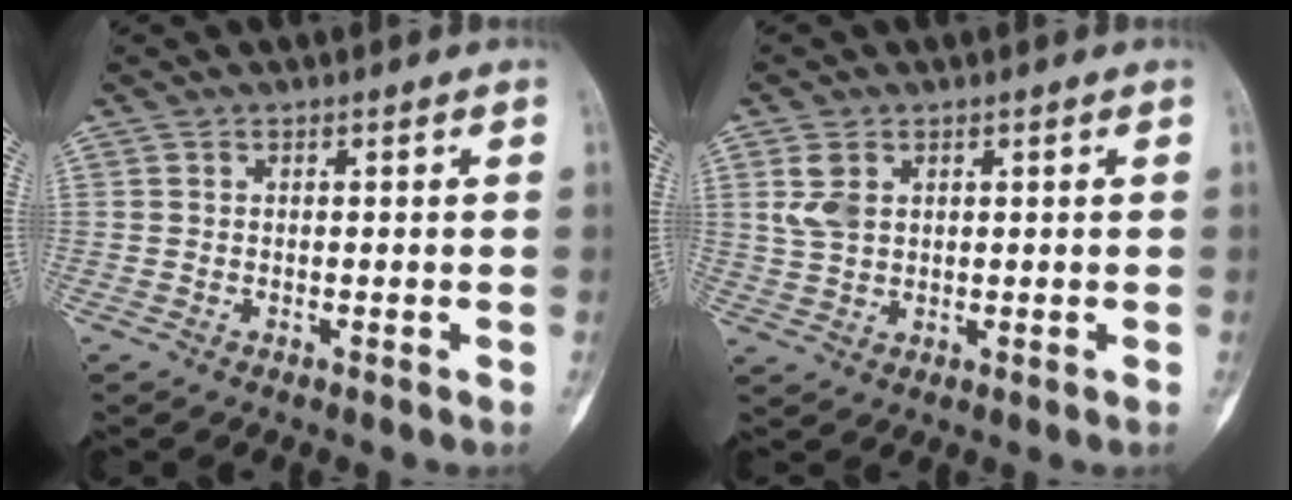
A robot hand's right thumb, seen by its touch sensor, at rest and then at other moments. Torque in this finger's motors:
{"motor_torque": [-0.10, 0.16, 0.35, 0.06, 0.10]}